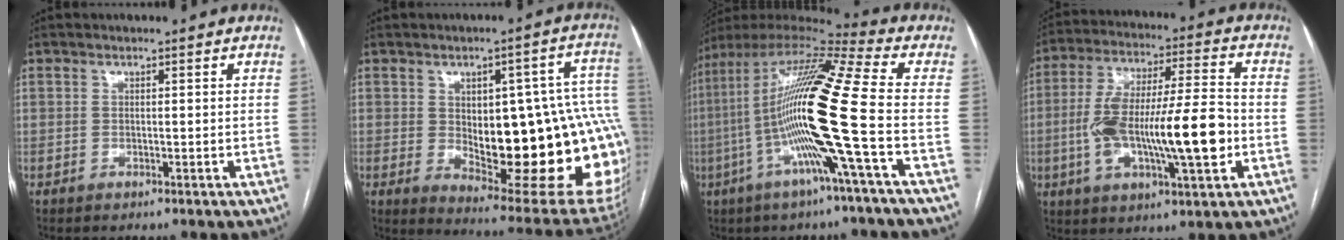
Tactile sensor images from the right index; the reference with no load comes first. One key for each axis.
{"total": 27.2, "fx": -2.2, "fy": 8.5, "fz": 25.8, "tx": -0.260, "ty": 0.020, "tz": 0.000}
{"total": 20.2, "fx": -3.7, "fy": -0.9, "fz": 19.8, "tx": -0.383, "ty": -0.003, "tz": -0.090}
{"total": 17.8, "fx": -3.3, "fy": 3.3, "fz": 17.2, "tx": -0.320, "ty": 0.011, "tz": -0.050}